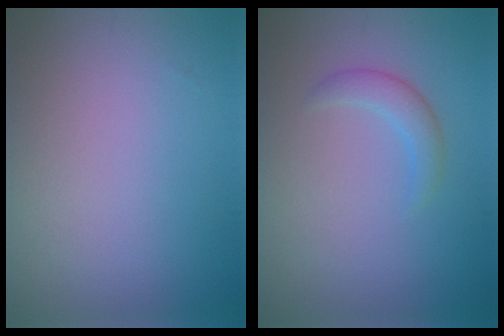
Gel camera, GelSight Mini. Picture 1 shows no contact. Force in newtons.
{"total": 1.7, "press": 1.7, "slide": 0.2}